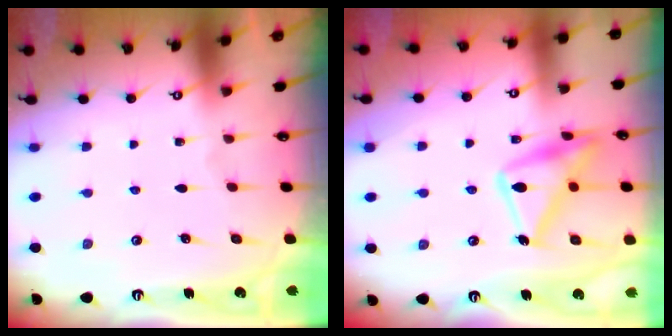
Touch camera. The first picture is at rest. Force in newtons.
{"total": 17.0, "press": 16.9, "slide": 0.9}